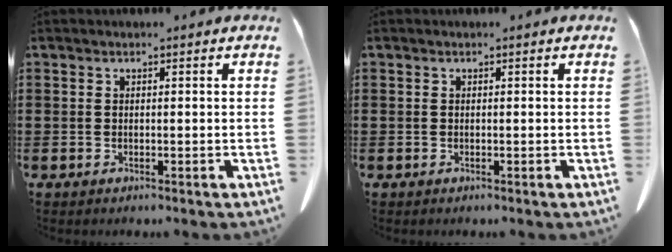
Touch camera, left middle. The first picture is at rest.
{"total": 0.0}